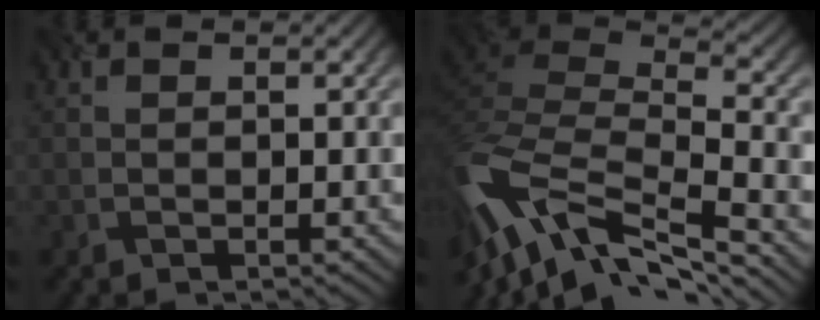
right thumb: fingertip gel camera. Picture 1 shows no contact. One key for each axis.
{"total": 13.8, "fx": -8.2, "fy": 5.5, "fz": 9.7, "tx": -0.246, "ty": -0.009, "tz": -0.150}